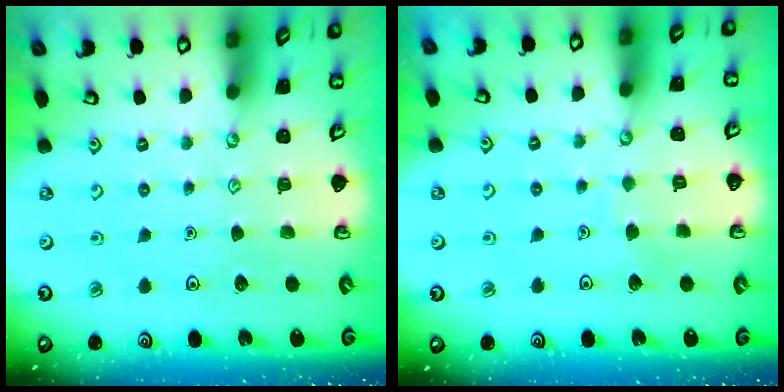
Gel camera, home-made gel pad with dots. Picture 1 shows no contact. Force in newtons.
{"total": 3.1, "press": 3.1, "slide": 0.2}